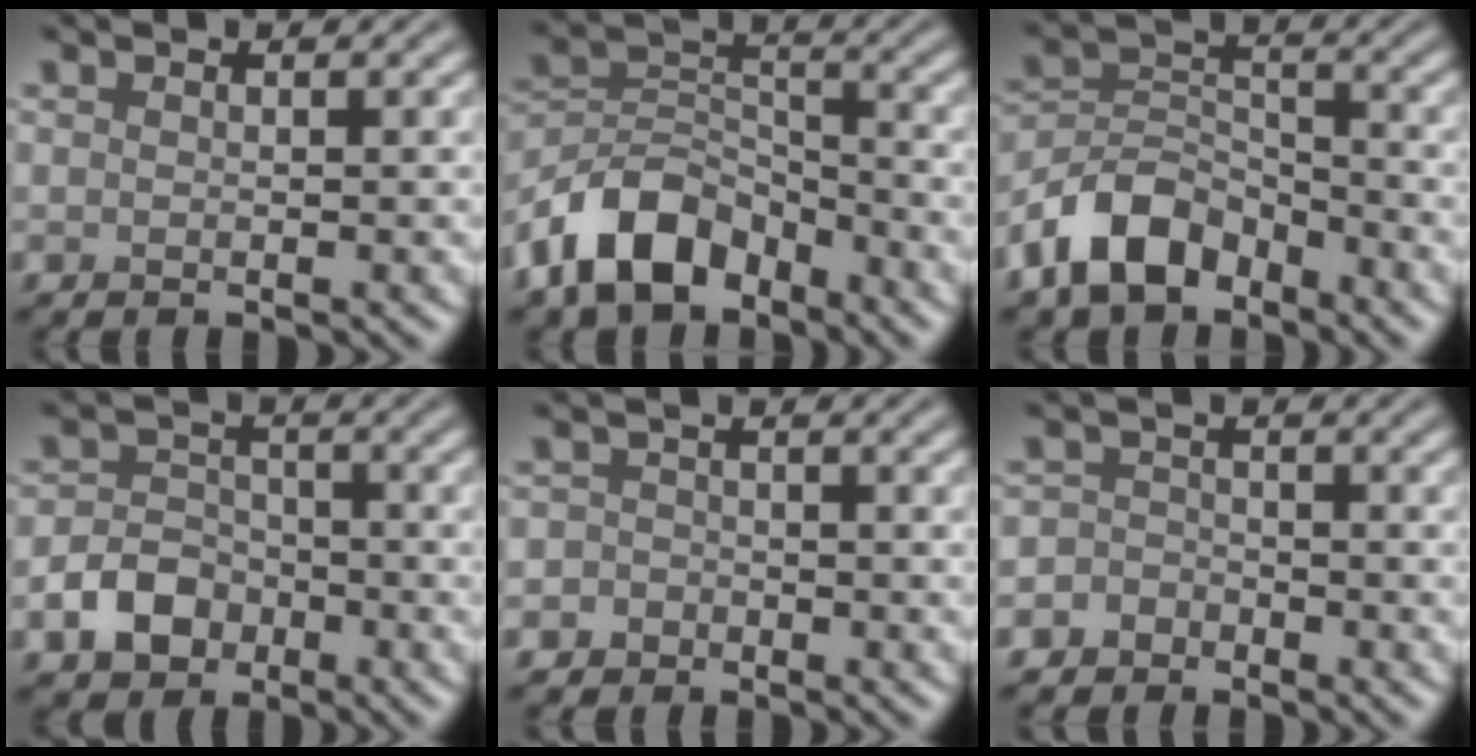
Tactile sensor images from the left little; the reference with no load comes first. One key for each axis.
{"total": 7.6, "fx": -5.1, "fy": 4.2, "fz": 3.9, "tx": -0.068, "ty": 0.005, "tz": -0.108}
{"total": 6.4, "fx": -4.3, "fy": 3.5, "fz": 3.1, "tx": -0.059, "ty": 0.005, "tz": -0.092}
{"total": 4.1, "fx": -2.0, "fy": 3.0, "fz": 1.8, "tx": -0.032, "ty": 0.001, "tz": -0.040}
{"total": 2.0, "fx": -1.1, "fy": 1.7, "fz": 0.1, "tx": 0.024, "ty": 0.008, "tz": -0.027}
{"total": 2.7, "fx": -1.7, "fy": 2.1, "fz": 0.1, "tx": 0.031, "ty": 0.005, "tz": -0.040}